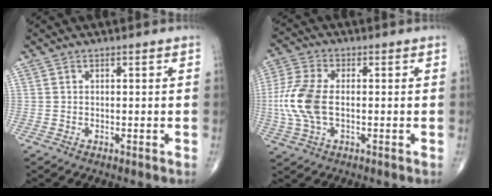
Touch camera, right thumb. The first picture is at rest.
{"total": 10.6, "force": [-0.8, 5.6, 8.9], "torque": [-0.219, 0.011, -0.017]}